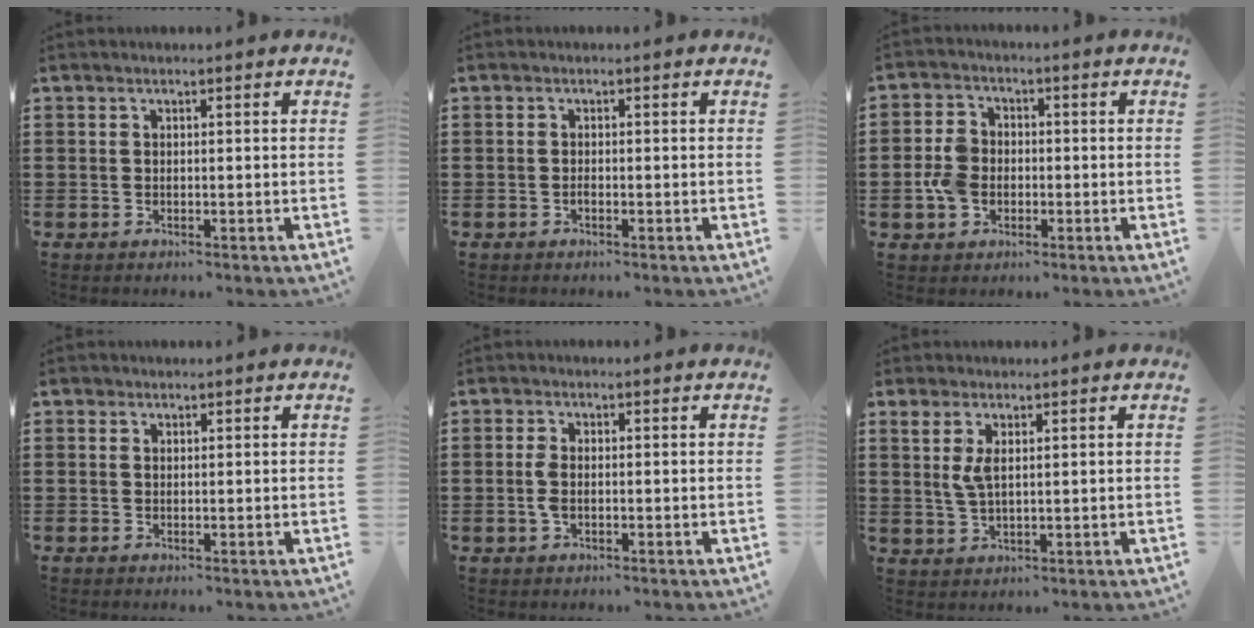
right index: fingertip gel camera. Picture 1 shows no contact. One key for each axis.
{"total": 0.7, "fx": -0.4, "fy": 0.2, "fz": 0.6, "tx": -0.013, "ty": -0.004, "tz": -0.007}
{"total": 5.3, "fx": -1.2, "fy": 4.1, "fz": 3.2, "tx": -0.085, "ty": 0.004, "tz": -0.027}
{"total": 0.6, "fx": 0.2, "fy": 0.5, "fz": 0.0, "tx": 0.000, "ty": 0.005, "tz": 0.004}
{"total": 2.6, "fx": -0.4, "fy": 1.1, "fz": 2.3, "tx": -0.058, "ty": -0.006, "tz": -0.011}
{"total": 3.6, "fx": 1.2, "fy": 1.4, "fz": 3.1, "tx": -0.074, "ty": 0.004, "tz": 0.018}